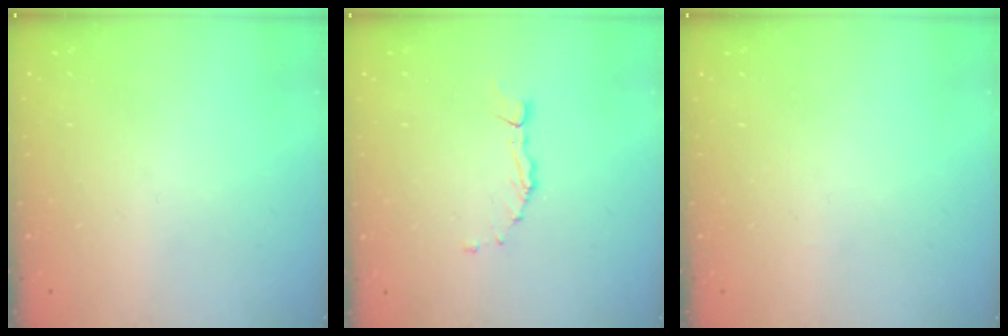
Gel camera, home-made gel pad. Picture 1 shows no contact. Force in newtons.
{"total": 2.2, "press": 2.2, "slide": 0.3}
{"total": 0.0}